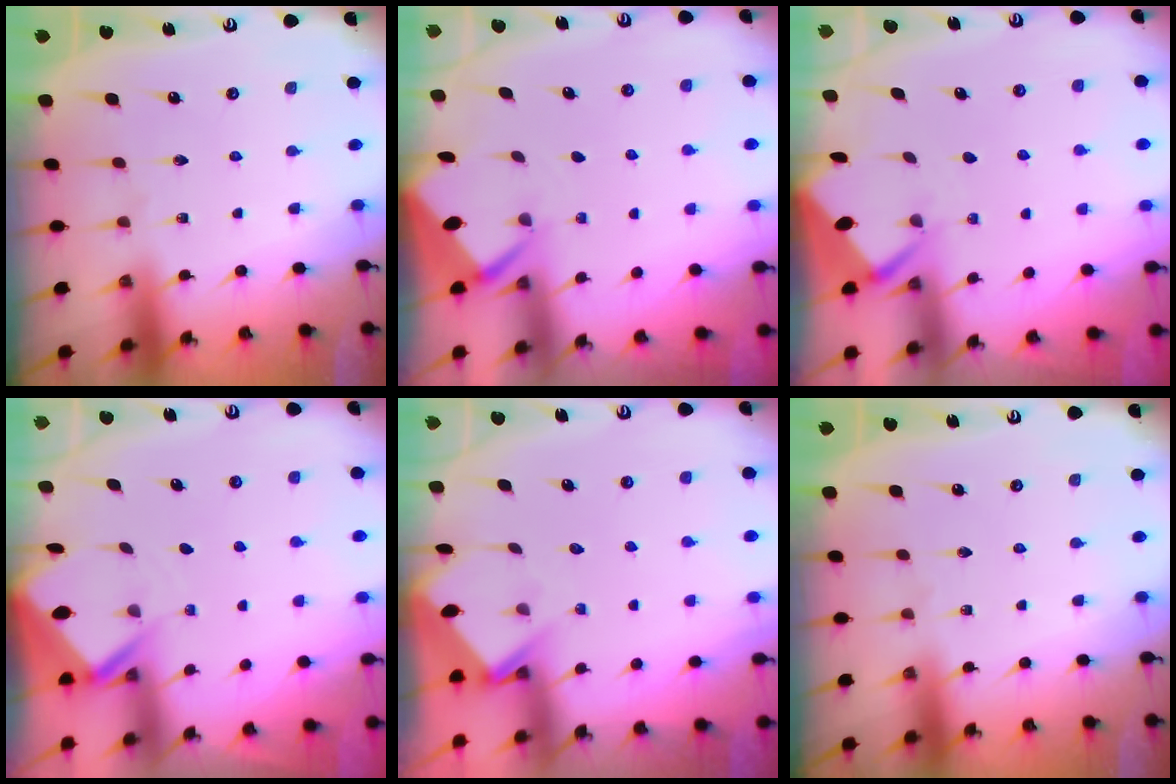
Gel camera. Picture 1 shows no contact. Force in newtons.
{"total": 2.7, "press": 2.7, "slide": 0.3}
{"total": 2.9, "press": 2.8, "slide": 0.4}
{"total": 3.3, "press": 3.3, "slide": 0.3}
{"total": 3.8, "press": 3.8, "slide": 0.1}
{"total": 0.0}